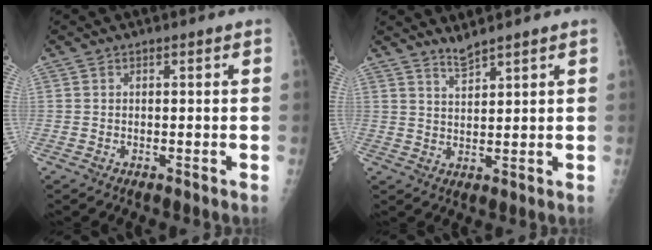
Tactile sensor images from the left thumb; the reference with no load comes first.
{"total": 3.0, "force": [2.9, -0.2, 1.0], "torque": [-0.017, -0.023, 0.060]}